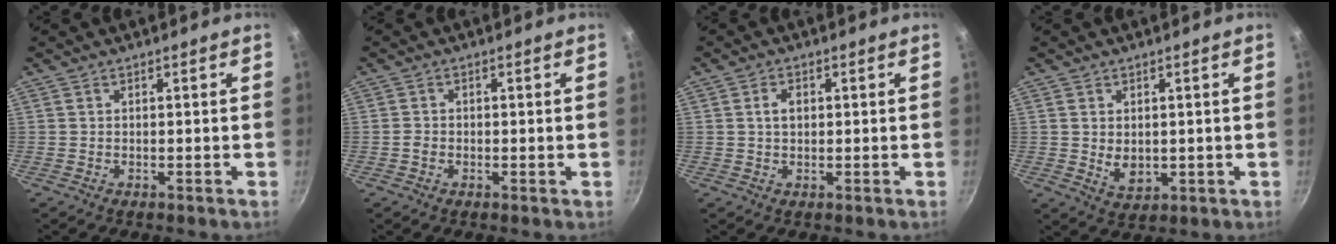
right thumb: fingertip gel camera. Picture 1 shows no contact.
{"total": 1.3, "force": [-0.4, 1.0, 0.7], "torque": [-0.011, 0.004, -0.009]}
{"total": 2.3, "force": [0.3, 1.6, 1.6], "torque": [-0.022, 0.004, 0.005]}
{"total": 4.6, "force": [0.4, 3.2, 3.2], "torque": [-0.049, -0.011, 0.015]}